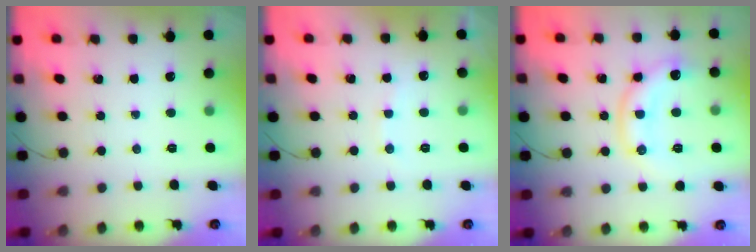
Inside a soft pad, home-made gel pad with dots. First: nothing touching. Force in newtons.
{"total": 5.9, "press": 5.8, "slide": 1.0}
{"total": 12.1, "press": 12.1, "slide": 0.4}